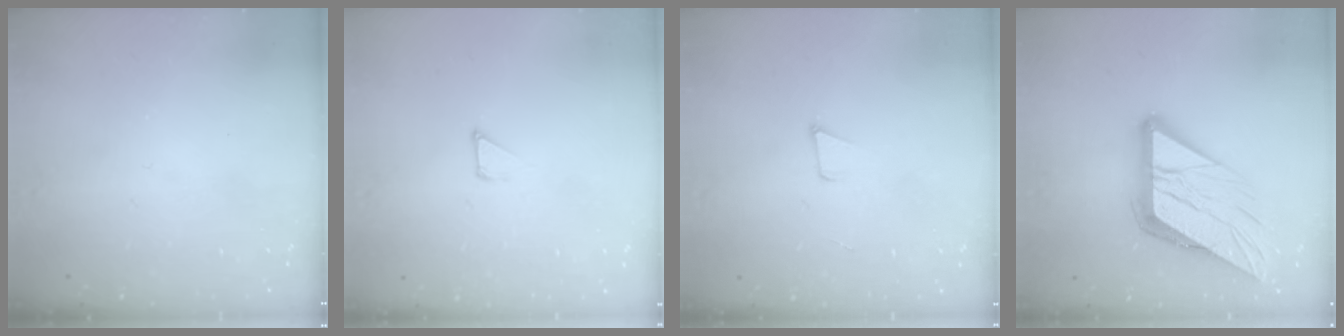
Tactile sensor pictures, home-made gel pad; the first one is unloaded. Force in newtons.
{"total": 1.2, "press": 1.2, "slide": 0.0}
{"total": 3.9, "press": 2.9, "slide": 2.6}
{"total": 17.6, "press": 17.4, "slide": 2.1}